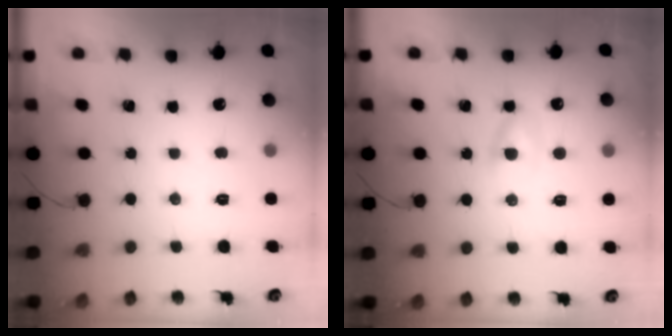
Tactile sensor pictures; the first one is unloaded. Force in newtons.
{"total": 2.5, "press": 2.2, "slide": 1.1}